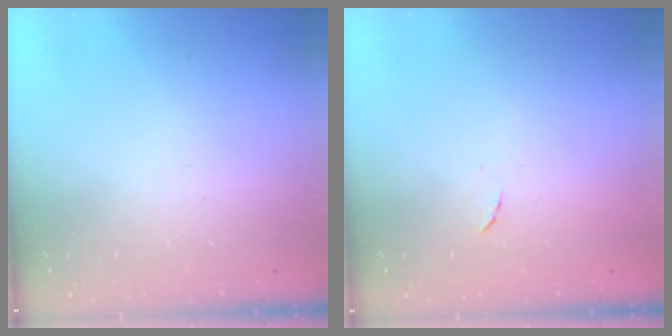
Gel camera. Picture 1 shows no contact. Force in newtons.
{"total": 4.5, "press": 4.5, "slide": 0.5}